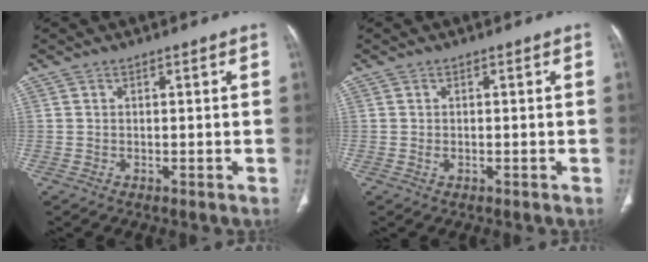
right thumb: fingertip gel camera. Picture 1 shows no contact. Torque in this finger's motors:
{"motor_torque": [0.27, 0.50, -0.12, -0.12, 0.00]}